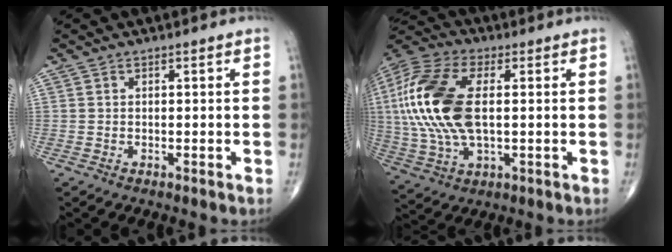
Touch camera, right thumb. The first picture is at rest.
{"total": 21.2, "force": [1.9, 10.8, 18.2], "torque": [-0.413, 0.003, 0.032]}